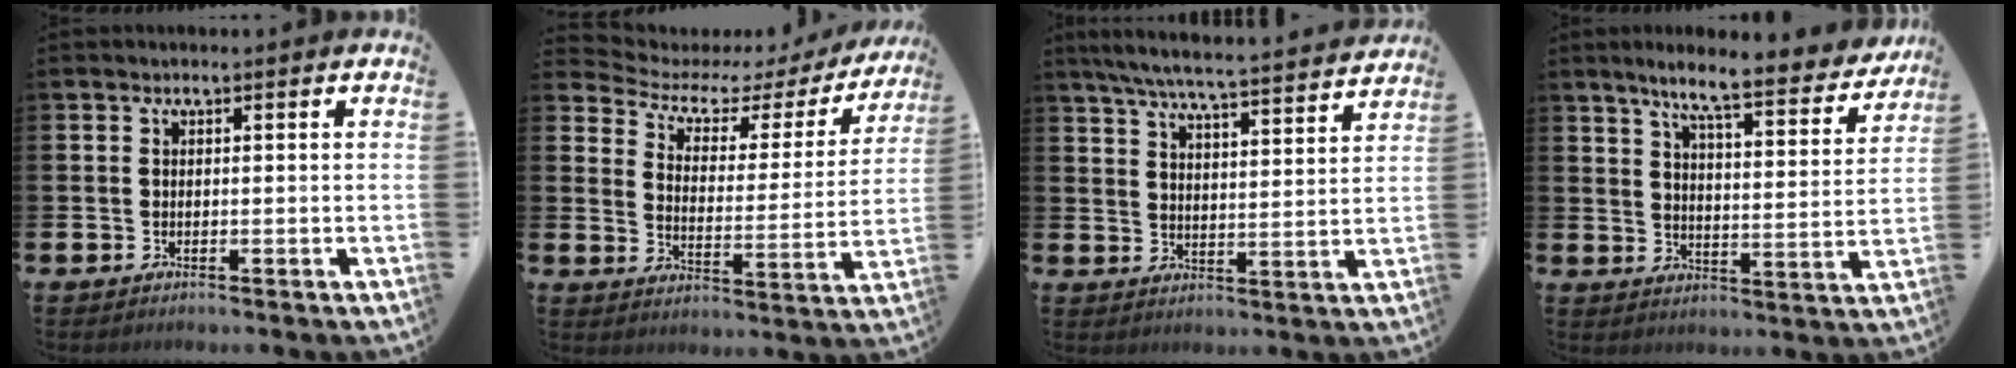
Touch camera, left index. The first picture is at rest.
{"total": 4.4, "force": [3.3, 2.5, 1.6], "torque": [-0.058, -0.025, 0.046]}
{"total": 6.8, "force": [6.4, 0.2, 2.4], "torque": [-0.061, -0.051, 0.109]}
{"total": 8.0, "force": [6.9, 0.8, 3.8], "torque": [-0.086, -0.048, 0.114]}